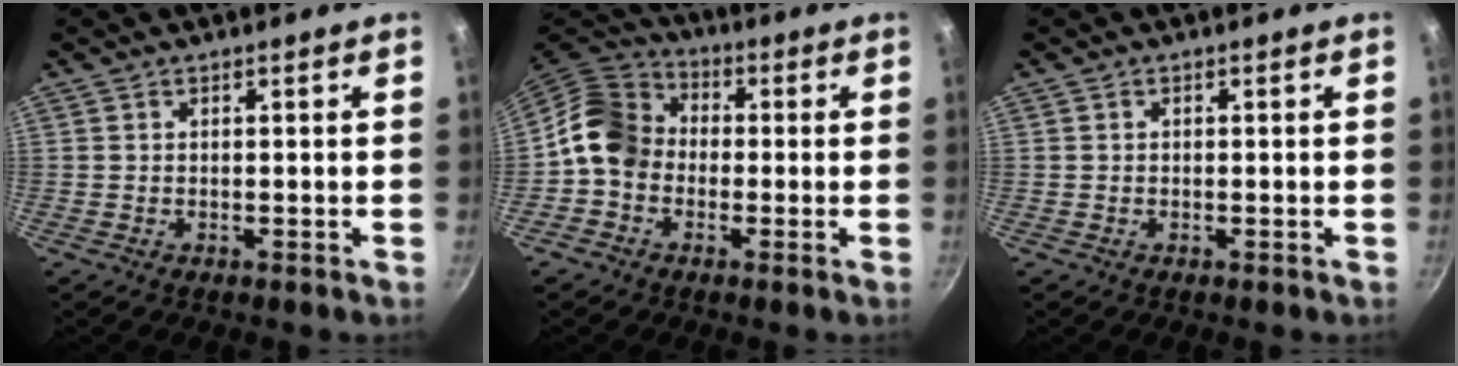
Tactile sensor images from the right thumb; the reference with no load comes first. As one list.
[{"total": 9.8, "force": [-1.2, 8.2, 5.3], "torque": [-0.066, 0.030, -0.049]}, {"total": 0.0}]